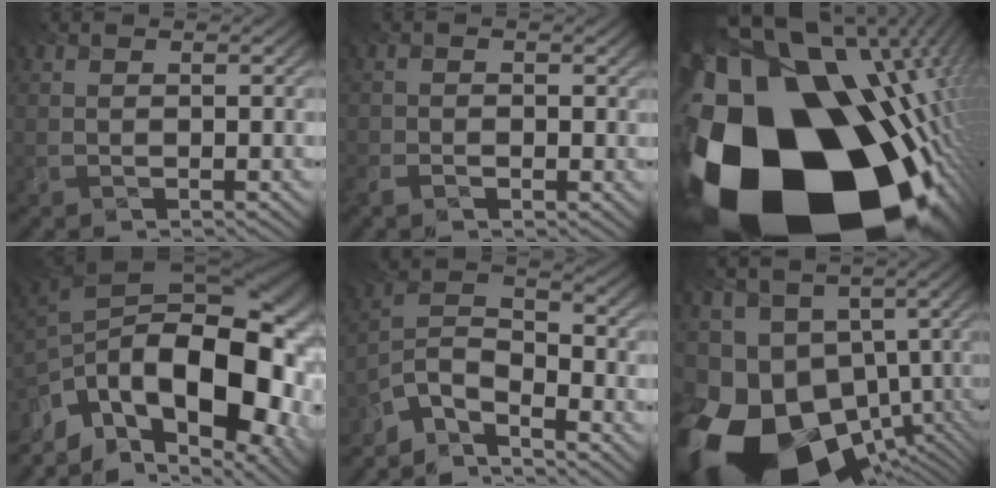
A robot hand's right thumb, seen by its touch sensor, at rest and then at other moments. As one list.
[{"total": 1.1, "force": [-0.8, 0.7, -0.2], "torque": [0.003, -0.001, -0.012]}, {"total": 23.0, "force": [-8.7, 14.1, 16.0], "torque": [-0.300, -0.073, -0.112]}, {"total": 17.6, "force": [-7.9, 9.2, 12.7], "torque": [-0.211, -0.016, -0.137]}, {"total": 7.4, "force": [-7.0, 1.5, 1.9], "torque": [-0.028, 0.002, -0.152]}, {"total": 19.1, "force": [-8.4, 13.1, 11.1], "torque": [-0.257, -0.045, -0.124]}]